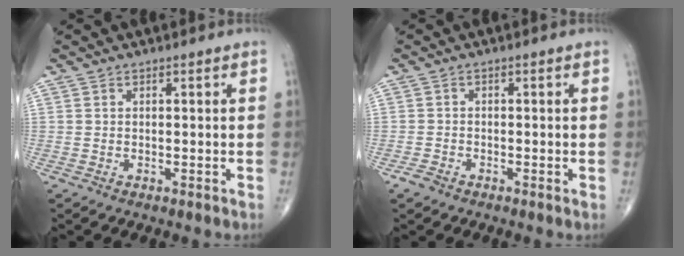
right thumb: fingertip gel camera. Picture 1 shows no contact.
{"total": 1.9, "force": [-1.3, 1.0, 1.0], "torque": [-0.021, -0.001, -0.028]}